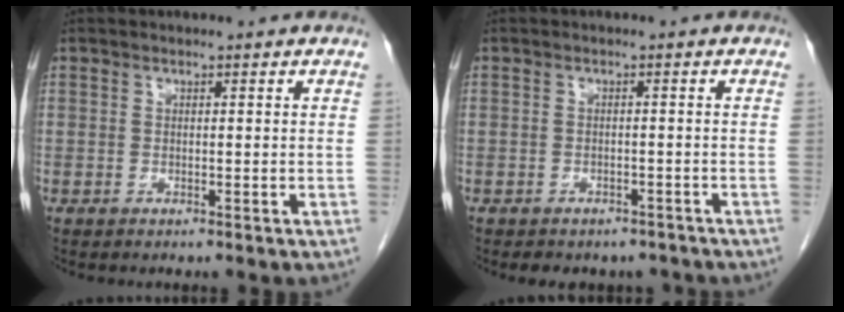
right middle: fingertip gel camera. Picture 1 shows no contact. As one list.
[{"total": 6.2, "force": [-5.3, 3.0, 1.2], "torque": [-0.010, 0.011, -0.057]}]